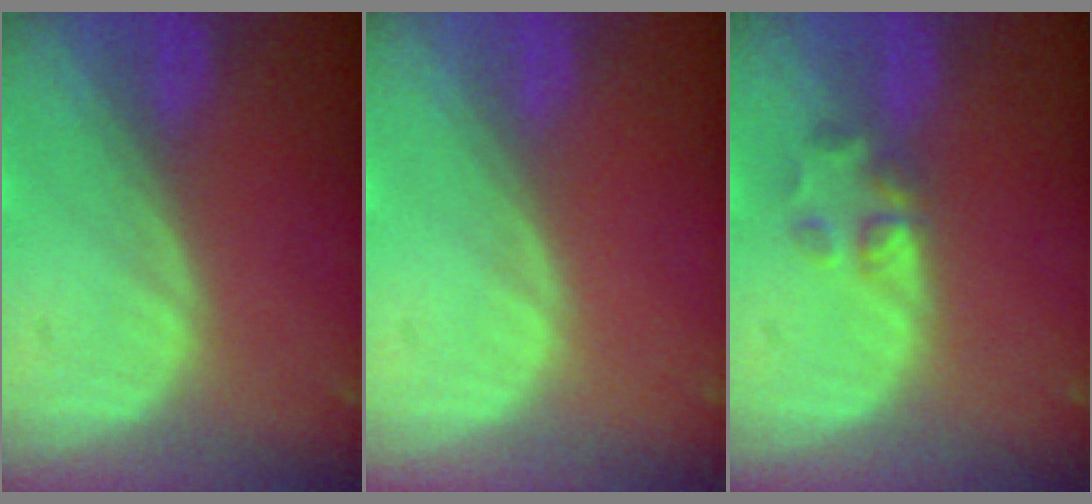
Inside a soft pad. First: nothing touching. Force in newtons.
{"total": 0.0}
{"total": 2.6, "press": 2.4, "slide": 0.9}